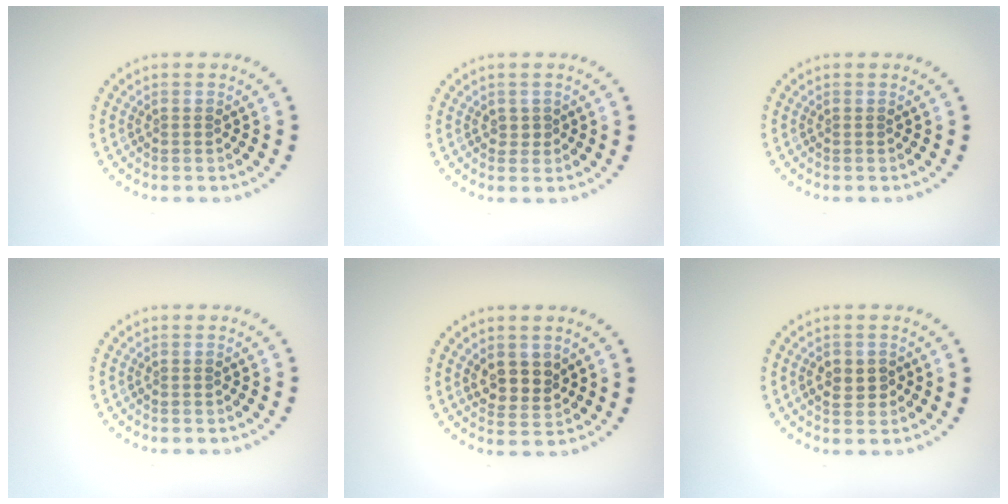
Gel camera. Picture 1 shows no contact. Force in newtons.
{"total": 0.6, "press": 0.5, "slide": 0.2}
{"total": 0.0}
{"total": 0.0}
{"total": 2.7, "press": 2.5, "slide": 1.2}
{"total": 2.3, "press": 2.3, "slide": 0.3}